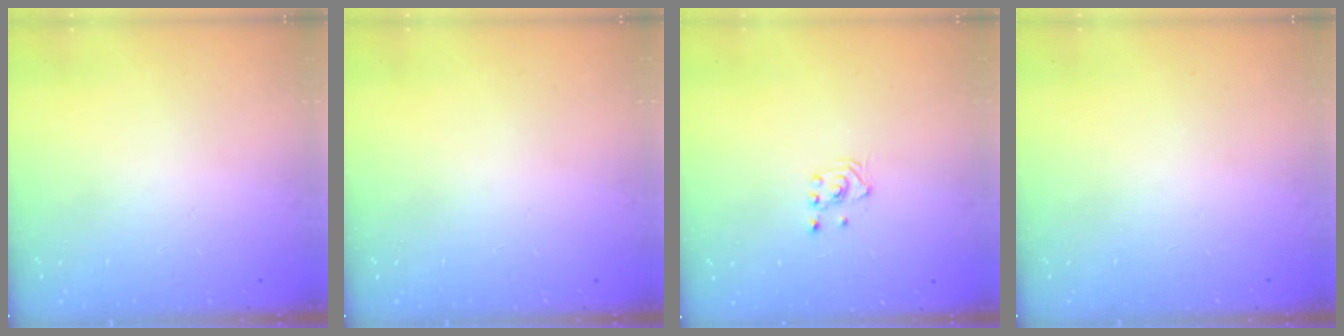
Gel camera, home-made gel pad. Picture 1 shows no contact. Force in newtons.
{"total": 0.0}
{"total": 2.0, "press": 2.0, "slide": 0.3}
{"total": 0.0}